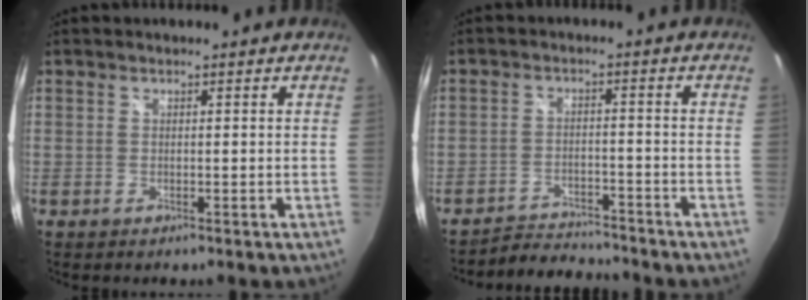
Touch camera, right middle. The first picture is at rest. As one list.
[{"total": 6.8, "force": [-6.7, 1.2, 0.4], "torque": [-0.030, 0.004, -0.109]}]